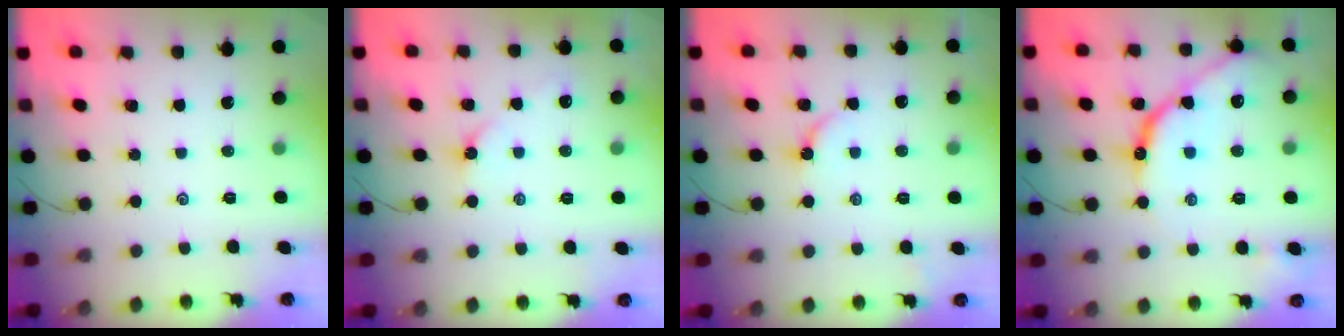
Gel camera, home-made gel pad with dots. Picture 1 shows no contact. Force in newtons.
{"total": 2.6, "press": 2.5, "slide": 0.5}
{"total": 4.0, "press": 3.9, "slide": 0.4}
{"total": 12.3, "press": 12.2, "slide": 1.0}